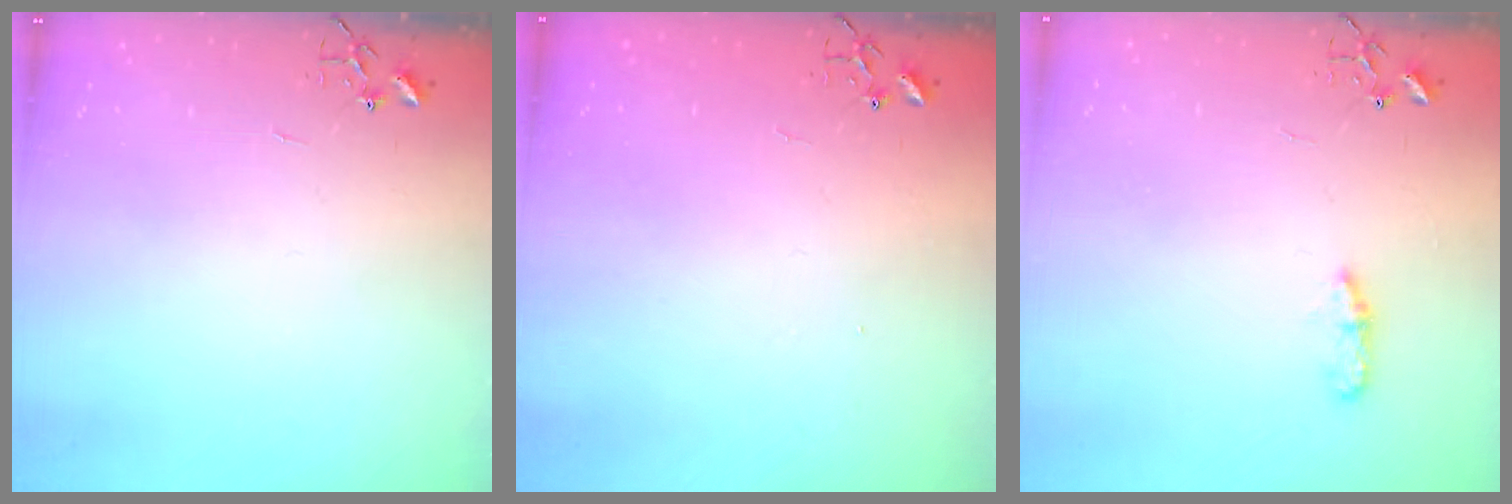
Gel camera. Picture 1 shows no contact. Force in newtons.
{"total": 1.1, "press": 1.1, "slide": 0.1}
{"total": 4.9, "press": 4.8, "slide": 0.6}